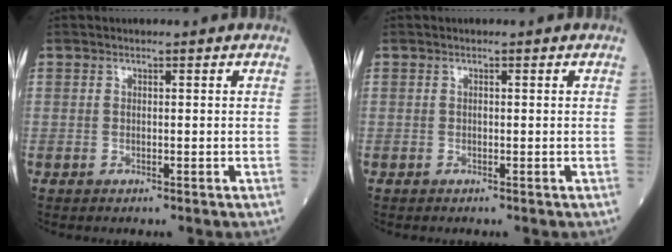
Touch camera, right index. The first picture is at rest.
{"total": 0.0}